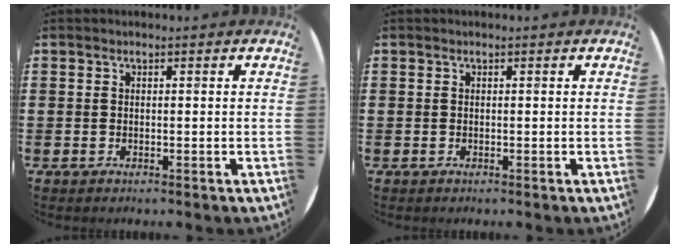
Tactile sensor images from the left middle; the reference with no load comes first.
{"total": 0.0}